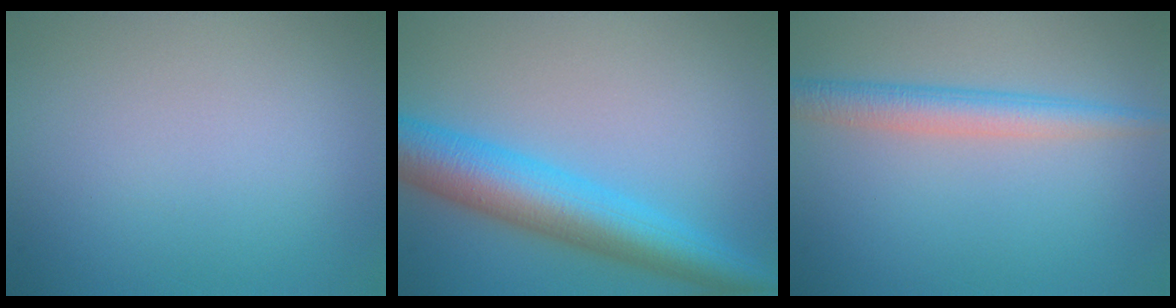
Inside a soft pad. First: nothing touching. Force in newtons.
{"total": 7.8, "press": 7.8, "slide": 0.1}
{"total": 3.4, "press": 3.4, "slide": 0.1}